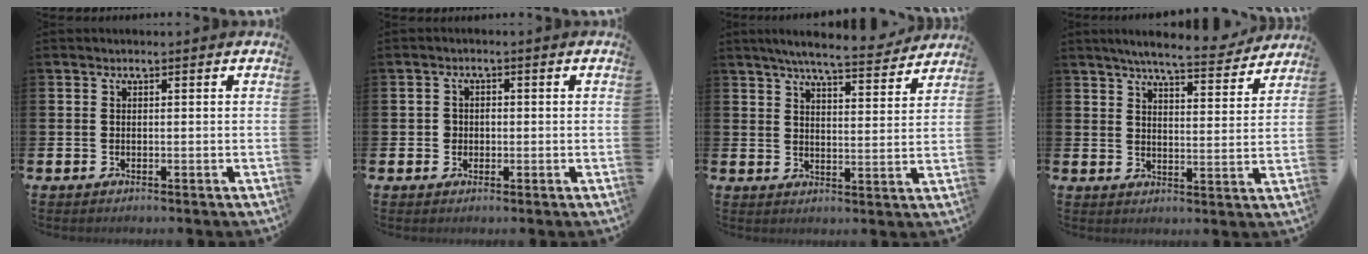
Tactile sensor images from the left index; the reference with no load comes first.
{"total": 1.7, "force": [-0.1, 1.6, 0.5], "torque": [-0.003, 0.006, -0.007]}
{"total": 6.9, "force": [6.4, 0.5, 2.5], "torque": [-0.048, -0.039, 0.108]}
{"total": 6.7, "force": [6.3, 0.5, 2.3], "torque": [-0.044, -0.038, 0.106]}